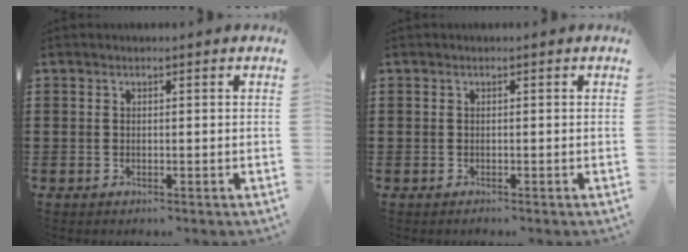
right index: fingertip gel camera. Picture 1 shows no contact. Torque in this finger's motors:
{"motor_torque": [1.12, 0.82, -1.05, -0.21]}